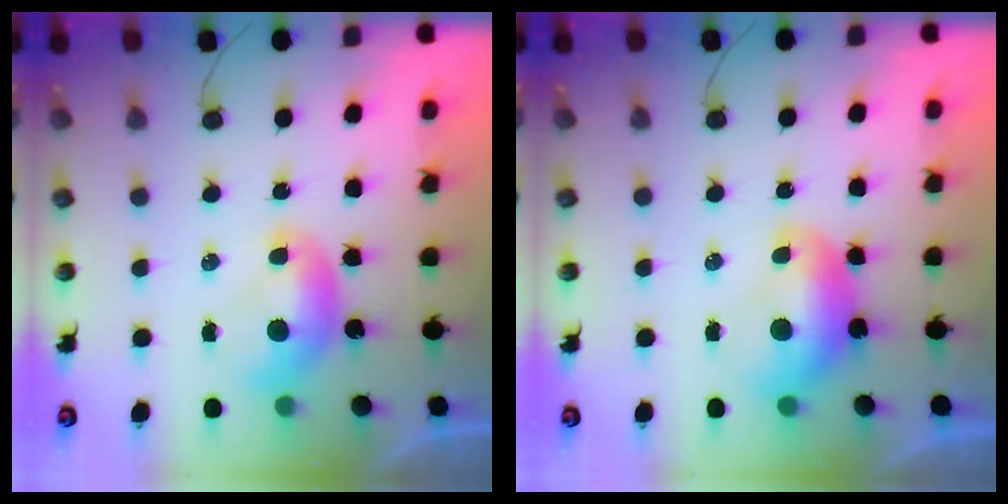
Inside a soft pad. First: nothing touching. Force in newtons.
{"total": 1.5, "press": 1.4, "slide": 0.4}